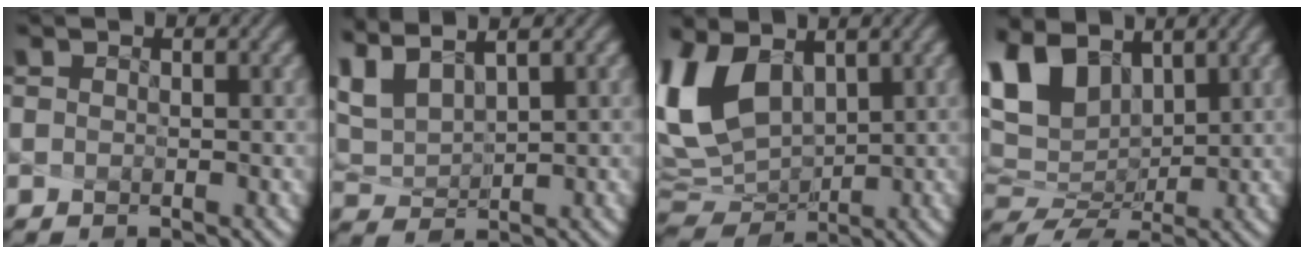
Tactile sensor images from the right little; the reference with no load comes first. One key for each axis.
{"total": 4.0, "fx": 2.8, "fy": 1.1, "fz": 2.6, "tx": -0.075, "ty": 0.005, "tz": 0.070}
{"total": 9.2, "fx": 2.6, "fy": 5.5, "fz": 6.9, "tx": -0.177, "ty": 0.003, "tz": 0.056}
{"total": 8.0, "fx": 3.9, "fy": 4.2, "fz": 5.5, "tx": -0.138, "ty": 0.004, "tz": 0.083}